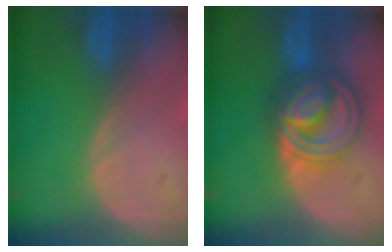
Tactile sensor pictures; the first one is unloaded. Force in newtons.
{"total": 8.9, "press": 8.9, "slide": 0.7}